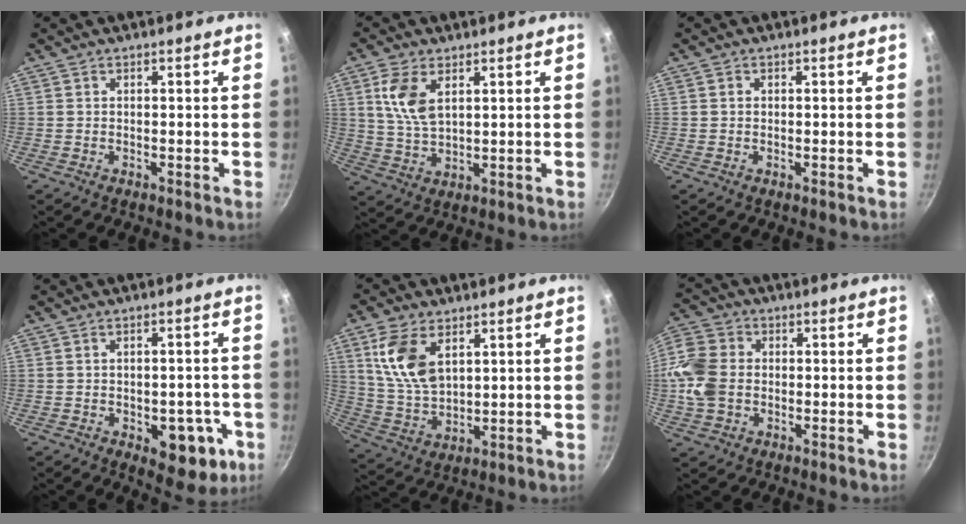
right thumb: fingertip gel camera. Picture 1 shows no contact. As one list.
[{"total": 8.2, "force": [3.1, 4.4, 6.2], "torque": [-0.117, -0.016, 0.064]}, {"total": 0.7, "force": [0.1, 0.6, 0.3], "torque": [-0.004, 0.004, 0.001]}, {"total": 10.6, "force": [-3.4, 6.0, 8.0], "torque": [-0.060, 0.009, -0.036]}, {"total": 11.6, "force": [4.5, 6.8, 8.3], "torque": [-0.153, -0.025, 0.097]}, {"total": 12.5, "force": [-0.7, 9.8, 7.6], "torque": [-0.156, 0.016, -0.028]}]